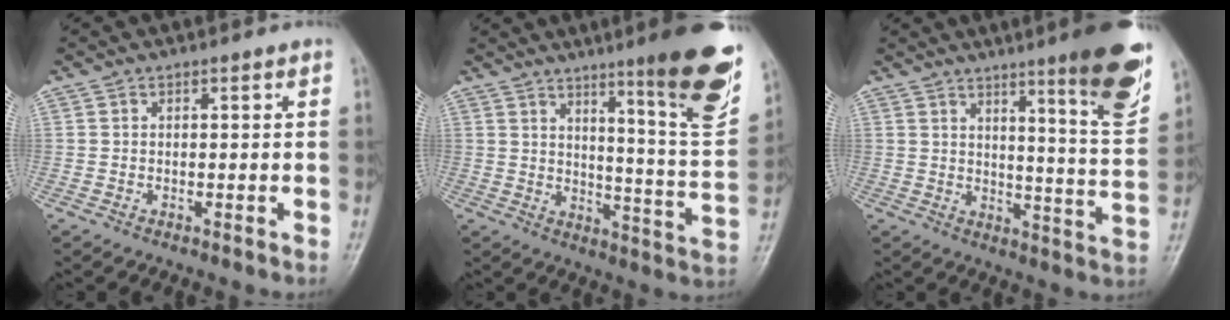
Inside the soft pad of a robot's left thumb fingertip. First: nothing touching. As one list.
[{"total": 18.5, "force": [10.9, 2.1, 14.8], "torque": [-0.164, -0.069, 0.158]}, {"total": 15.2, "force": [9.0, 1.7, 12.2], "torque": [-0.142, -0.058, 0.128]}]